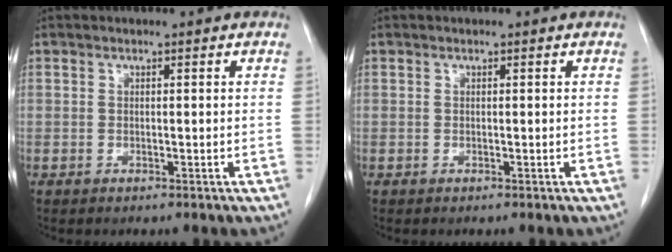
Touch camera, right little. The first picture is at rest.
{"total": 0.0}